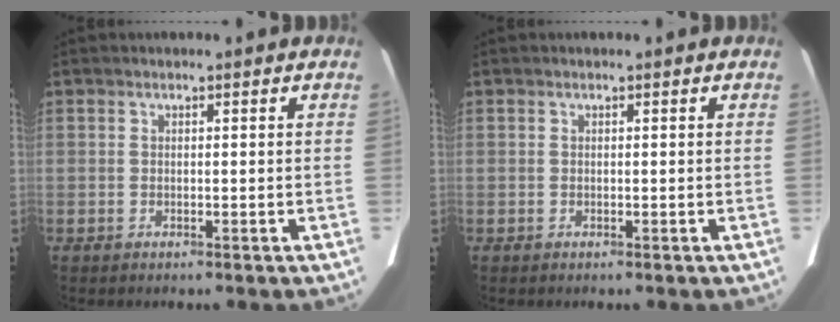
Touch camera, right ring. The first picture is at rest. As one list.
[{"total": 0.0}]